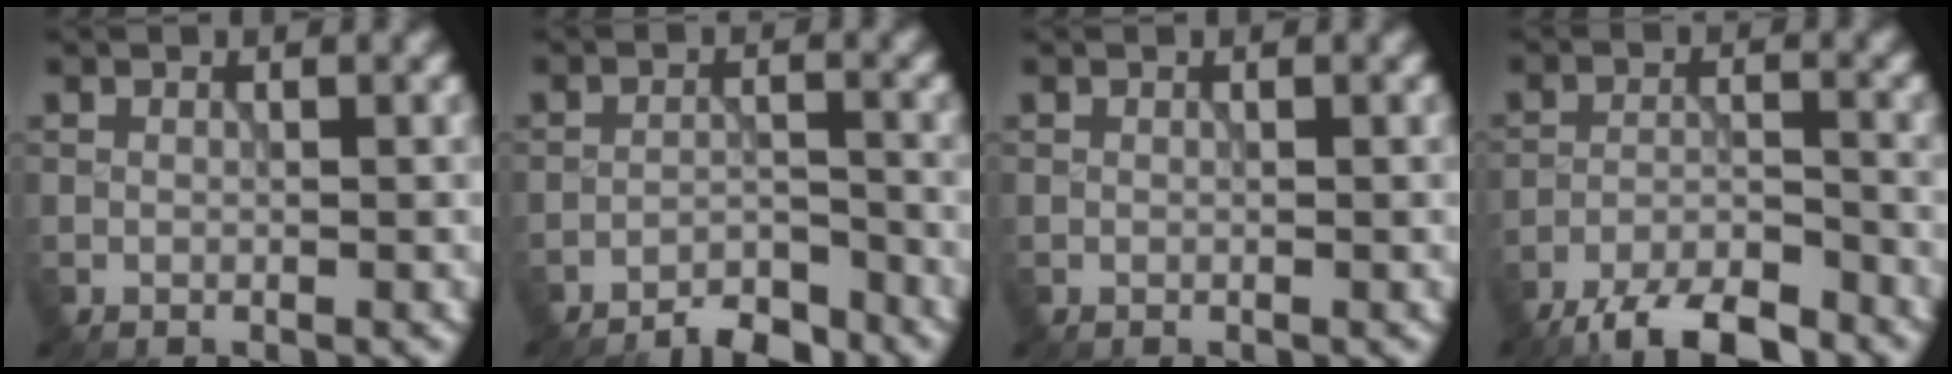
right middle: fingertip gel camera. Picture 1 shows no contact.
{"total": 3.6, "force": [-3.4, 0.6, 1.1], "torque": [-0.012, 0.004, -0.060]}
{"total": 0.0}
{"total": 6.5, "force": [-5.4, 1.3, 3.3], "torque": [-0.056, -0.005, -0.102]}